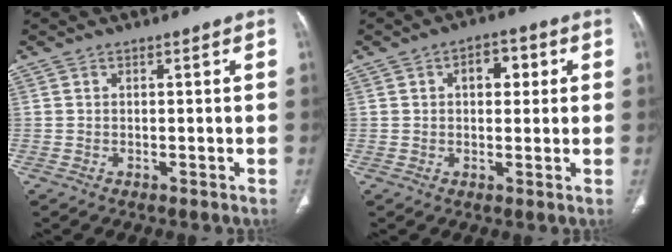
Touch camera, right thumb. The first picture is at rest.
{"total": 5.7, "force": [1.6, 3.5, 4.2], "torque": [-0.037, 0.005, 0.019]}